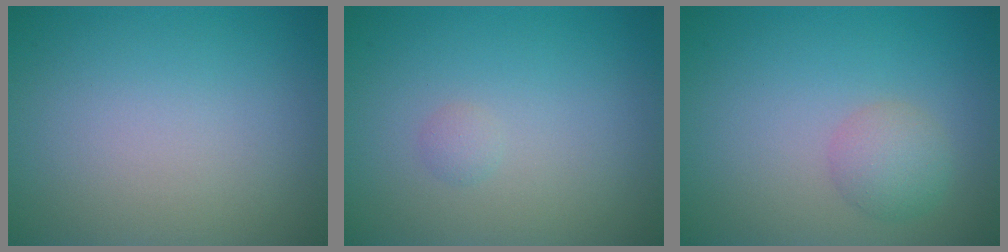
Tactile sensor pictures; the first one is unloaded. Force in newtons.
{"total": 0.6, "press": 0.6, "slide": 0.0}
{"total": 2.3, "press": 2.3, "slide": 0.1}